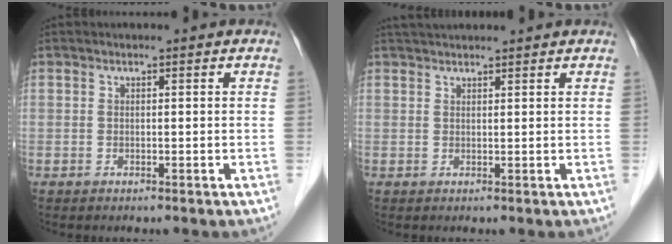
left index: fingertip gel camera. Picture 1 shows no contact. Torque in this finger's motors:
{"motor_torque": [-0.13, -0.33, 0.13, 0.03]}